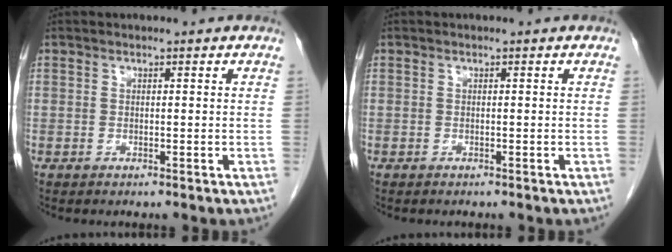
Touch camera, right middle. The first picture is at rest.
{"total": 0.5, "force": [-0.5, 0.1, 0.1], "torque": [-0.008, -0.002, -0.010]}